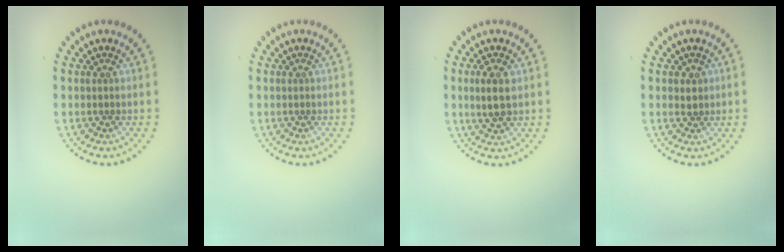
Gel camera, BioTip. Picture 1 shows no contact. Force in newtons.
{"total": 0.0}
{"total": 2.5, "press": 2.5, "slide": 0.4}
{"total": 0.7, "press": 0.5, "slide": 0.4}